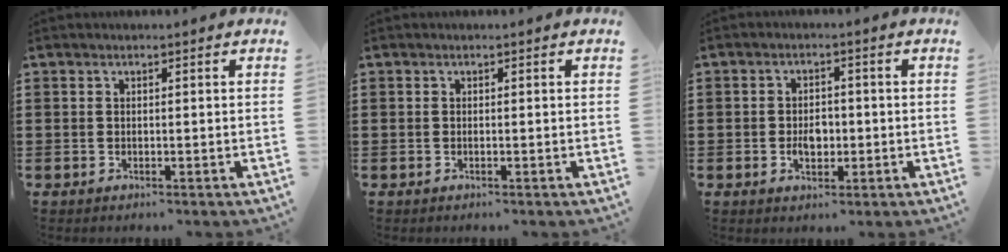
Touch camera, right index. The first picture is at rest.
{"total": 0.0}
{"total": 3.4, "force": [-0.6, 2.3, 2.4], "torque": [-0.040, 0.003, -0.014]}